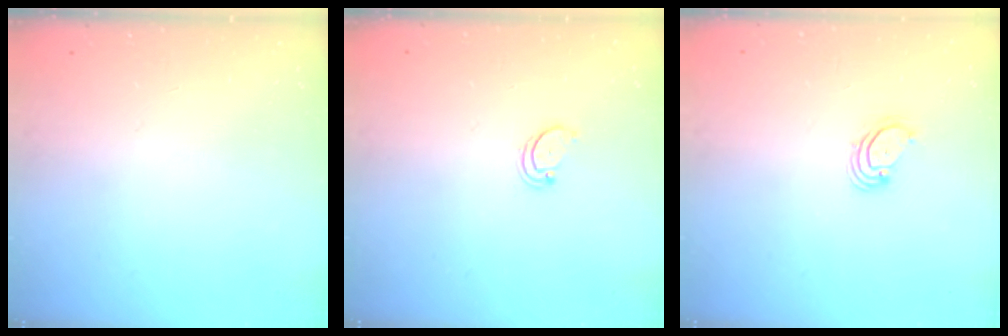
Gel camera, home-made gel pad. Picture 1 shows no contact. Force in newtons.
{"total": 2.0, "press": 2.0, "slide": 0.2}
{"total": 3.0, "press": 3.0, "slide": 0.3}